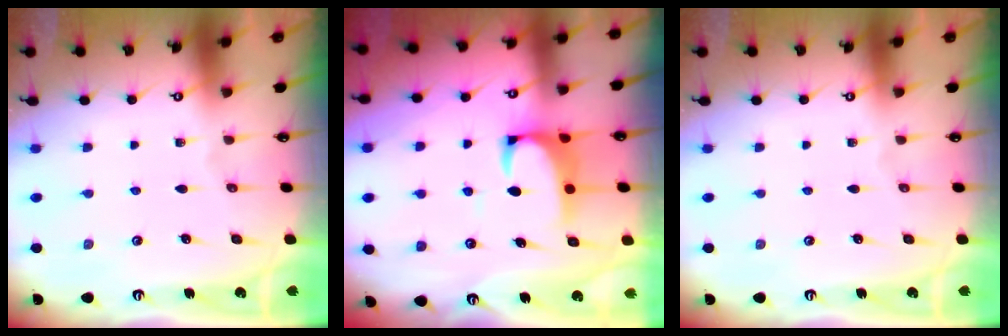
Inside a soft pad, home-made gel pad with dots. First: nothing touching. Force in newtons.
{"total": 2.4, "press": 2.2, "slide": 1.0}
{"total": 0.0}